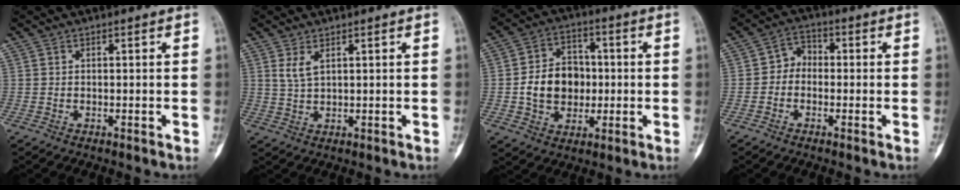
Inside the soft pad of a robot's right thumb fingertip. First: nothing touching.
{"total": 2.8, "force": [1.5, 1.0, 2.1], "torque": [-0.044, -0.004, 0.040]}
{"total": 11.7, "force": [-0.6, 9.2, 7.2], "torque": [-0.089, 0.020, -0.010]}
{"total": 4.2, "force": [-0.8, 3.4, 2.3], "torque": [-0.014, 0.020, -0.028]}